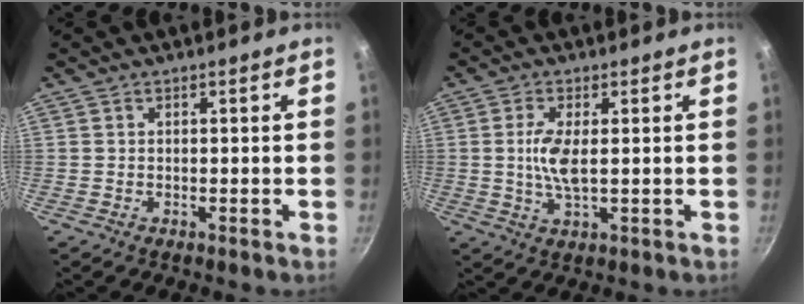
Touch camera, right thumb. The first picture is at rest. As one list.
[{"total": 5.8, "force": [0.5, 1.9, 5.4], "torque": [-0.120, -0.002, 0.010]}]